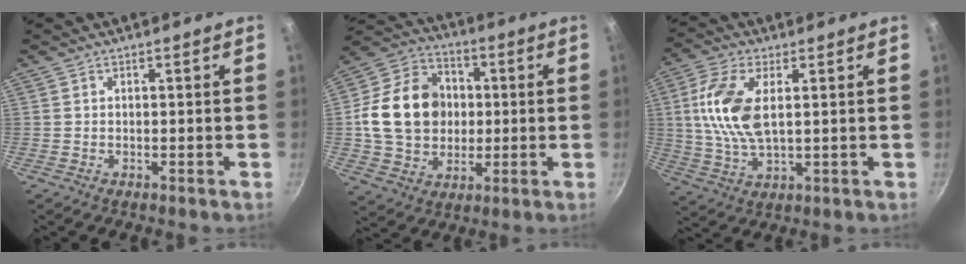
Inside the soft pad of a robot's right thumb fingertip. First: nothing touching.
{"total": 18.5, "force": [0.8, 15.2, 10.6], "torque": [-0.157, 0.023, 0.013]}
{"total": 11.9, "force": [2.2, 5.7, 10.1], "torque": [-0.208, 0.002, 0.043]}